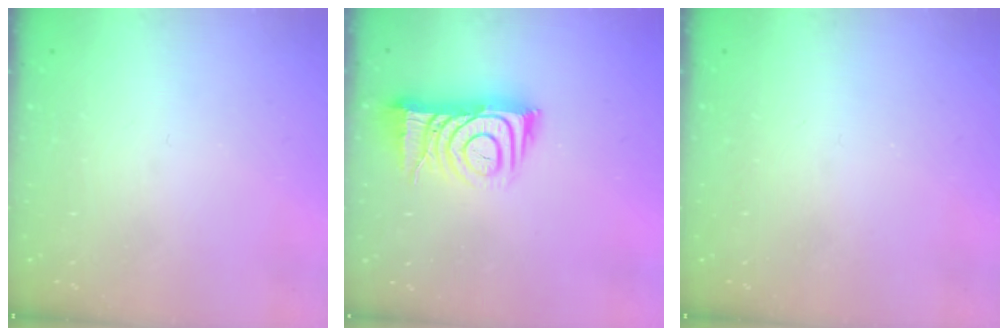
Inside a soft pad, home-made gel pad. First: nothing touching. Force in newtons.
{"total": 11.3, "press": 11.2, "slide": 1.0}
{"total": 2.2, "press": 2.1, "slide": 0.4}